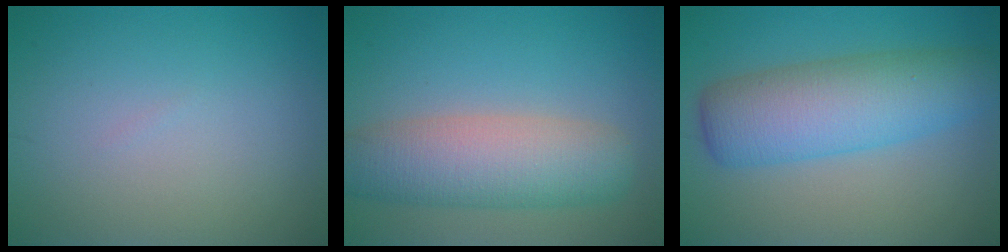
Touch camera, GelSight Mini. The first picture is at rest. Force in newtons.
{"total": 6.9, "press": 6.9, "slide": 0.2}
{"total": 7.4, "press": 7.4, "slide": 0.3}